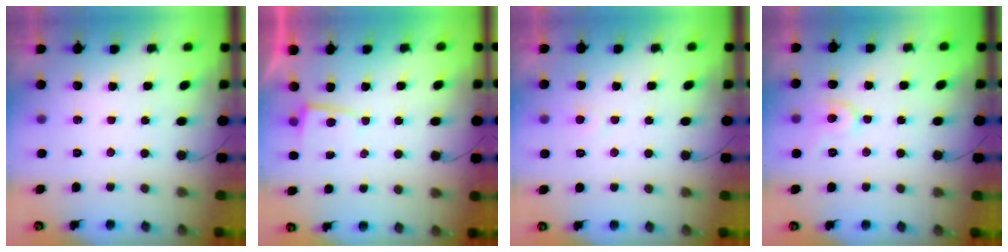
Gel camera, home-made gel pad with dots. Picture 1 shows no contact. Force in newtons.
{"total": 2.1, "press": 2.1, "slide": 0.3}
{"total": 2.8, "press": 2.8, "slide": 0.2}
{"total": 6.6, "press": 6.5, "slide": 0.7}